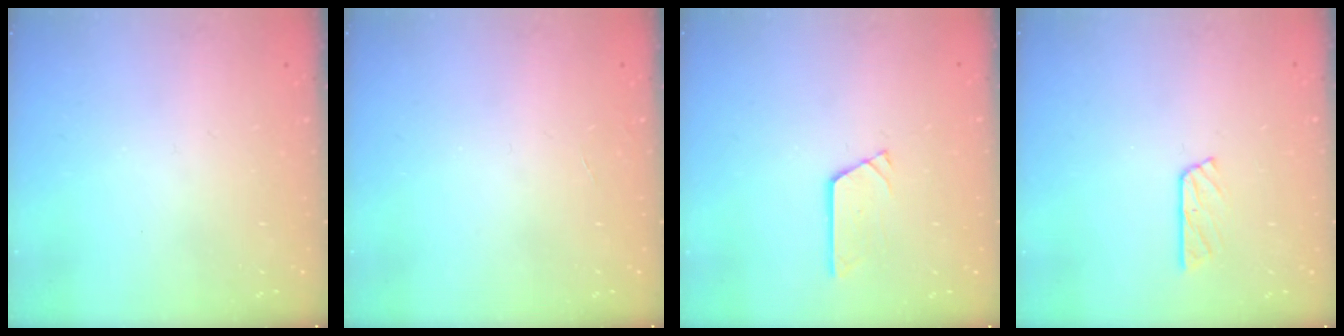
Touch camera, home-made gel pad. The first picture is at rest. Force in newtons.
{"total": 0.0}
{"total": 2.8, "press": 2.8, "slide": 0.2}
{"total": 3.6, "press": 3.6, "slide": 0.4}